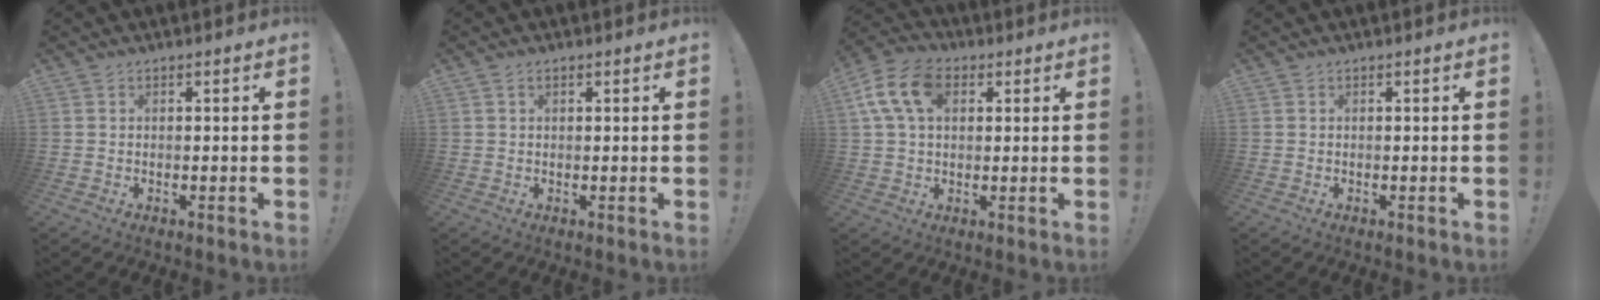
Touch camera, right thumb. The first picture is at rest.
{"total": 0.9, "force": [0.5, 0.6, 0.6], "torque": [-0.007, 0.001, 0.007]}
{"total": 13.3, "force": [4.1, 8.6, 9.3], "torque": [-0.178, 0.007, 0.080]}
{"total": 0.0}